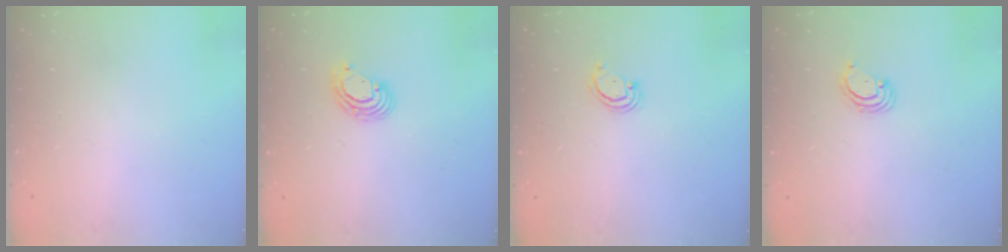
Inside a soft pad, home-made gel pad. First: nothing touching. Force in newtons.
{"total": 5.2, "press": 5.2, "slide": 0.3}
{"total": 2.6, "press": 2.6, "slide": 0.3}
{"total": 2.8, "press": 2.8, "slide": 0.2}